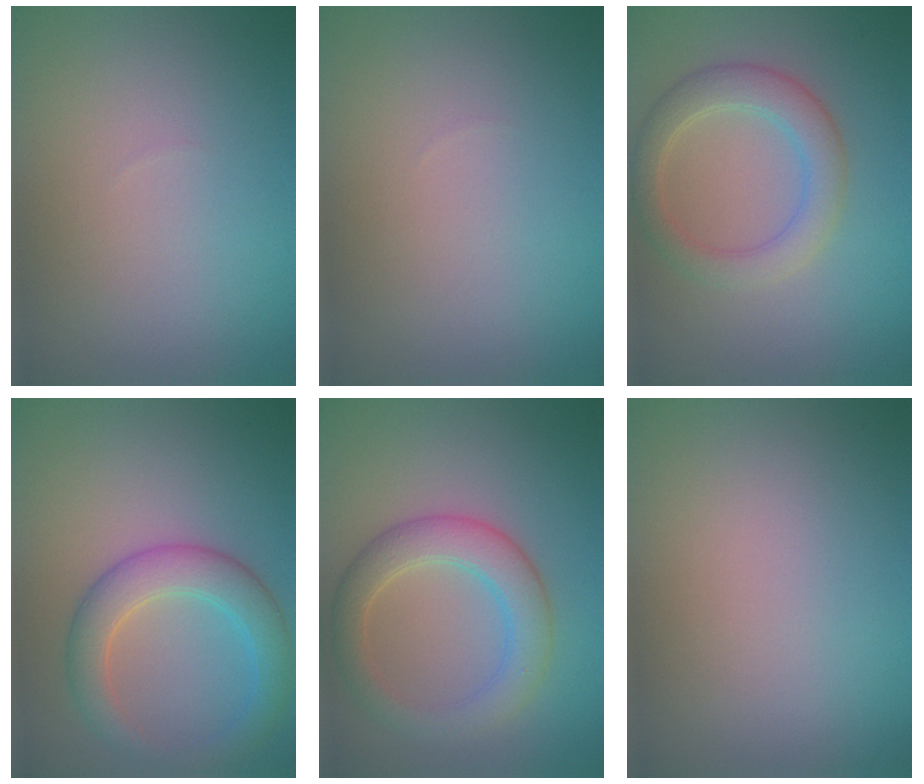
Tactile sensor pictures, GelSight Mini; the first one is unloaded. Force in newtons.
{"total": 0.0}
{"total": 4.0, "press": 4.0, "slide": 0.2}
{"total": 4.8, "press": 4.8, "slide": 0.1}
{"total": 4.6, "press": 4.6, "slide": 0.1}
{"total": 0.0}